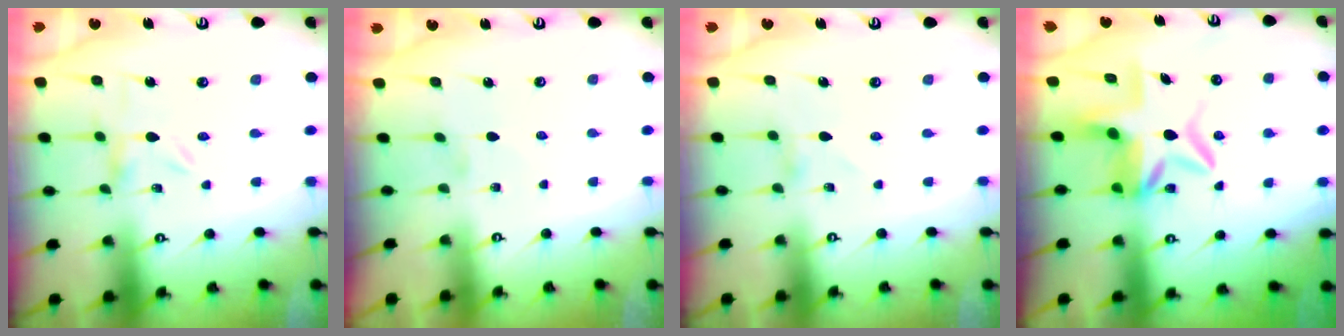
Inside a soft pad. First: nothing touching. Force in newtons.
{"total": 0.7, "press": 0.7, "slide": 0.2}
{"total": 0.0}
{"total": 9.4, "press": 9.4, "slide": 1.2}